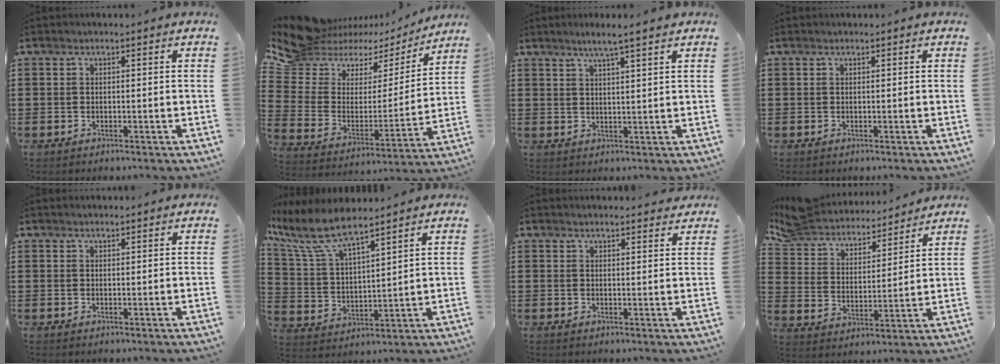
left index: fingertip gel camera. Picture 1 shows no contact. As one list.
[{"total": 9.9, "force": [8.4, 4.9, 1.8], "torque": [-0.098, -0.054, 0.150]}, {"total": 4.7, "force": [4.0, -0.6, 2.4], "torque": [-0.059, -0.010, 0.069]}, {"total": 0.0}, {"total": 0.7, "force": [0.7, 0.2, 0.0], "torque": [-0.002, 0.000, 0.015]}, {"total": 9.1, "force": [7.1, 2.0, 5.3], "torque": [-0.137, -0.030, 0.122]}, {"total": 1.8, "force": [1.8, 0.3, 0.2], "torque": [-0.007, 0.003, 0.034]}, {"total": 6.0, "force": [5.8, 1.5, 0.6], "torque": [-0.046, -0.040, 0.097]}]